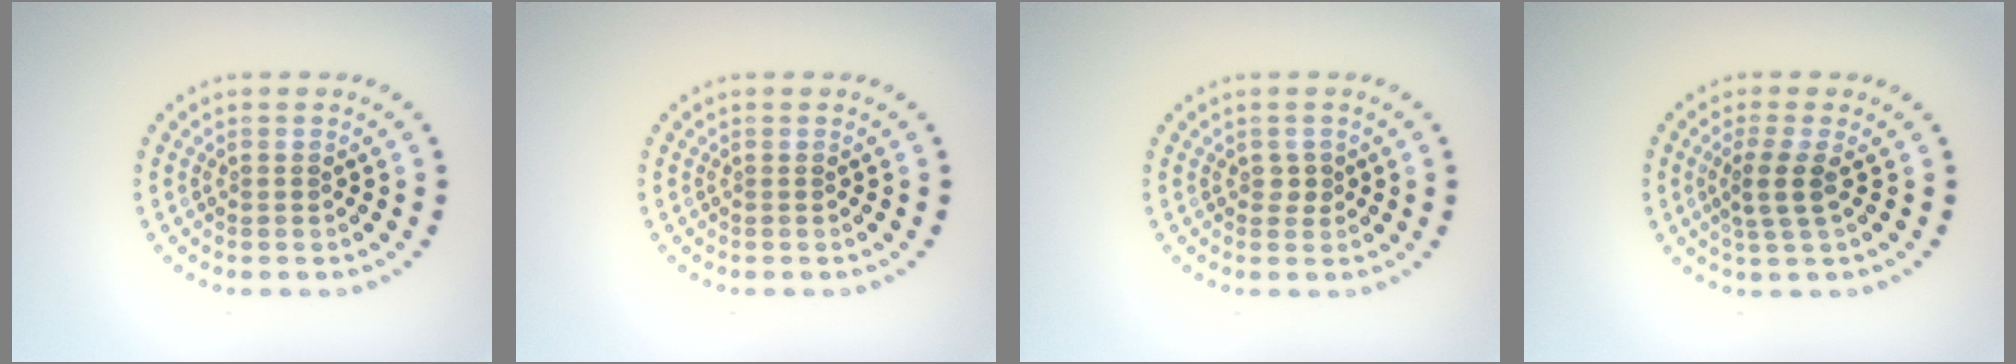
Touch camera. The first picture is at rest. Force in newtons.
{"total": 0.0}
{"total": 0.8, "press": 0.8, "slide": 0.2}
{"total": 2.6, "press": 2.1, "slide": 1.5}